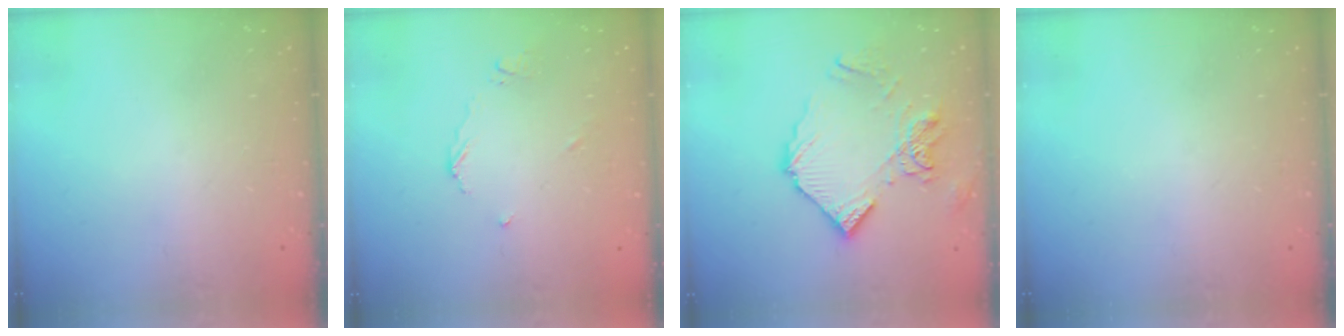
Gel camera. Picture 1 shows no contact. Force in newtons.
{"total": 4.2, "press": 4.2, "slide": 0.4}
{"total": 13.4, "press": 13.3, "slide": 1.5}
{"total": 0.0}